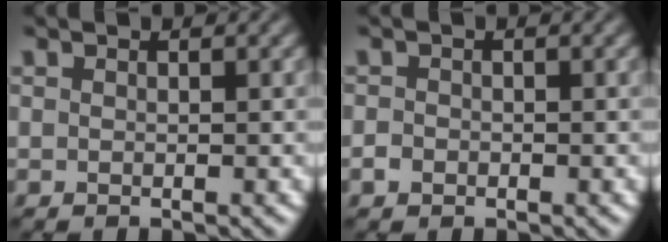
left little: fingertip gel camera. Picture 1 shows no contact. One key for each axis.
{"total": 1.1, "fx": -0.4, "fy": 0.9, "fz": 0.3, "tx": 0.004, "ty": 0.004, "tz": -0.009}